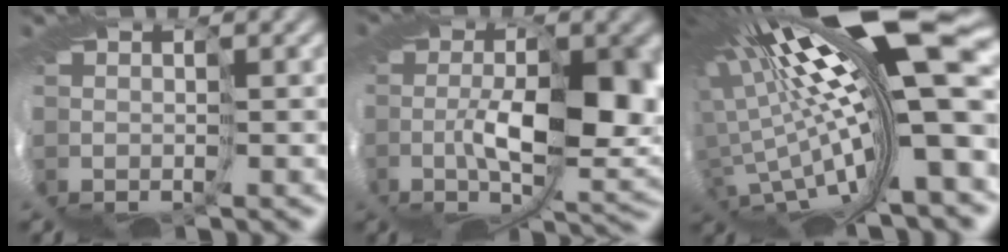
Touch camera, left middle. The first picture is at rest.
{"total": 6.4, "force": [0.1, 2.1, 6.1], "torque": [-0.132, -0.011, -0.003]}
{"total": 14.8, "force": [2.8, 2.1, 14.4], "torque": [-0.216, -0.024, 0.042]}